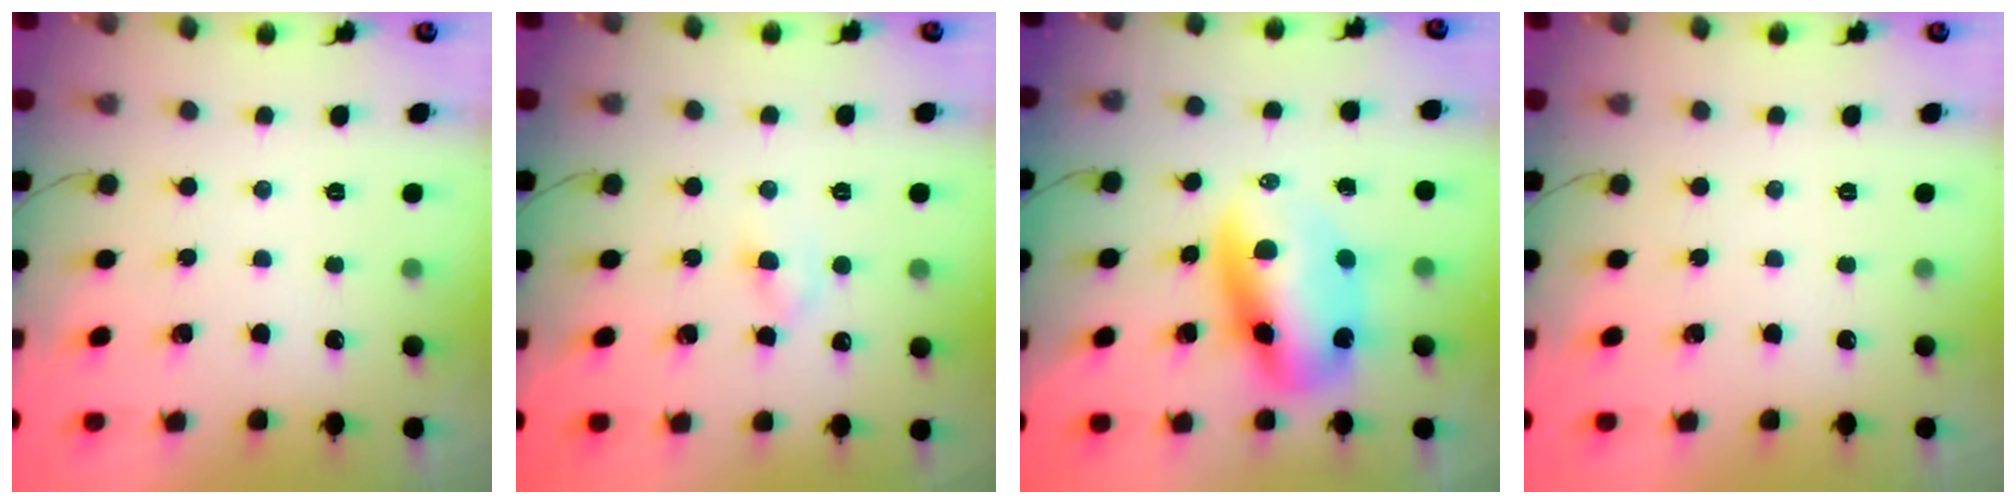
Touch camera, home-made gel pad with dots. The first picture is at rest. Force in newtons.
{"total": 2.8, "press": 2.6, "slide": 1.0}
{"total": 11.4, "press": 11.1, "slide": 2.9}
{"total": 0.0}